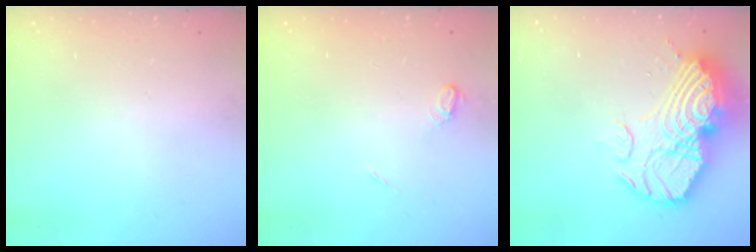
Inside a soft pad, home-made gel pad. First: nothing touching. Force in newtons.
{"total": 5.3, "press": 5.3, "slide": 0.6}
{"total": 22.8, "press": 22.6, "slide": 2.8}